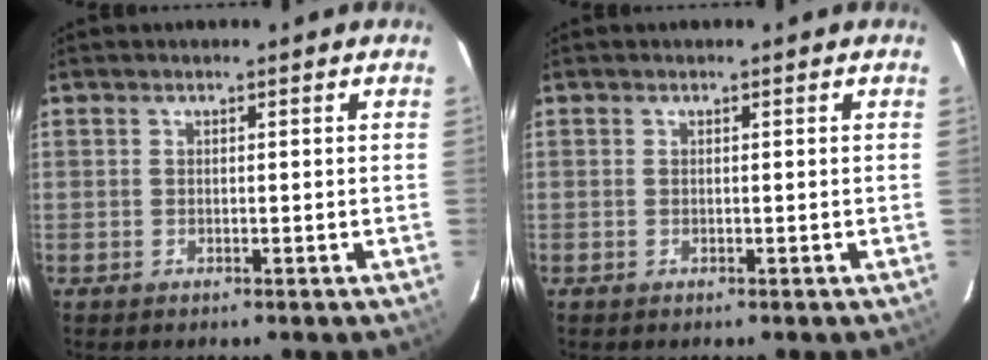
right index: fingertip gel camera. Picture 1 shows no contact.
{"total": 0.0}